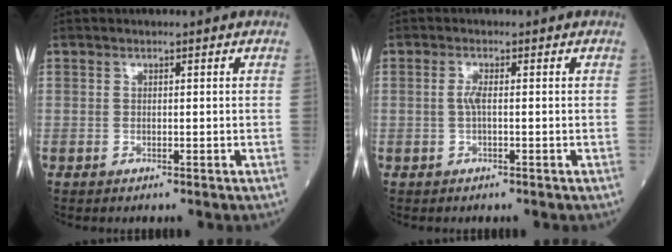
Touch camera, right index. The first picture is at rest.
{"total": 1.5, "force": [-0.1, 0.1, 1.5], "torque": [-0.033, 0.002, -0.002]}